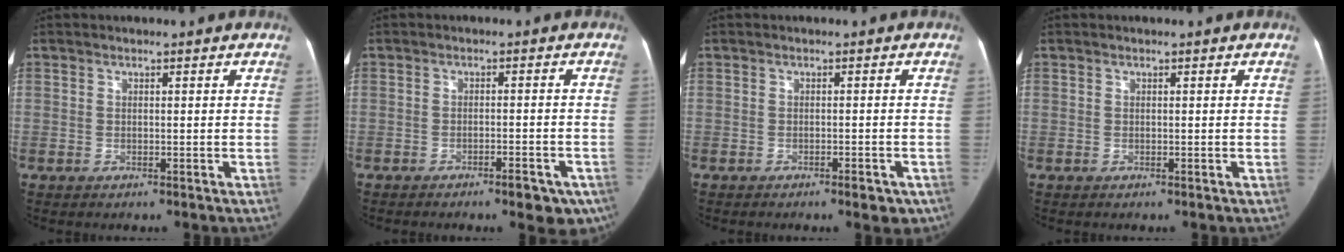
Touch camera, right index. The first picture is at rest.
{"total": 5.5, "force": [-3.7, 1.5, 3.7], "torque": [-0.034, 0.002, -0.045]}
{"total": 2.6, "force": [-1.7, 0.7, 1.8], "torque": [-0.017, -0.001, -0.019]}
{"total": 0.0}